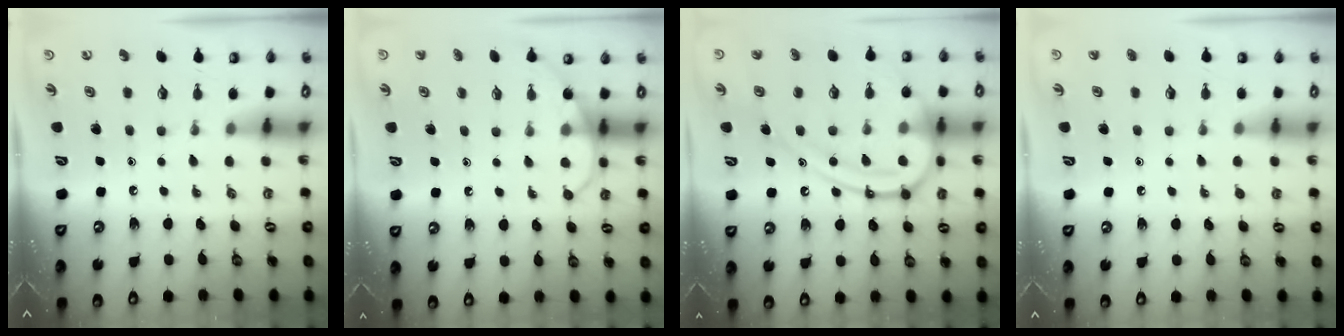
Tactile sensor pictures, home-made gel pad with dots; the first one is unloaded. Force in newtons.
{"total": 6.6, "press": 6.6, "slide": 0.2}
{"total": 17.4, "press": 17.4, "slide": 1.6}
{"total": 1.0, "press": 1.0, "slide": 0.1}